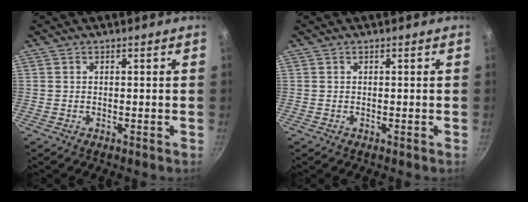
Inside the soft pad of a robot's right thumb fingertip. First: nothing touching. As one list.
[{"total": 0.0}]